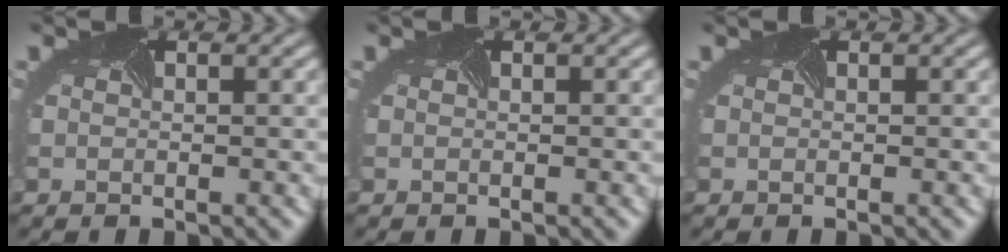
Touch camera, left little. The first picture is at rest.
{"total": 0.0}
{"total": 0.0}